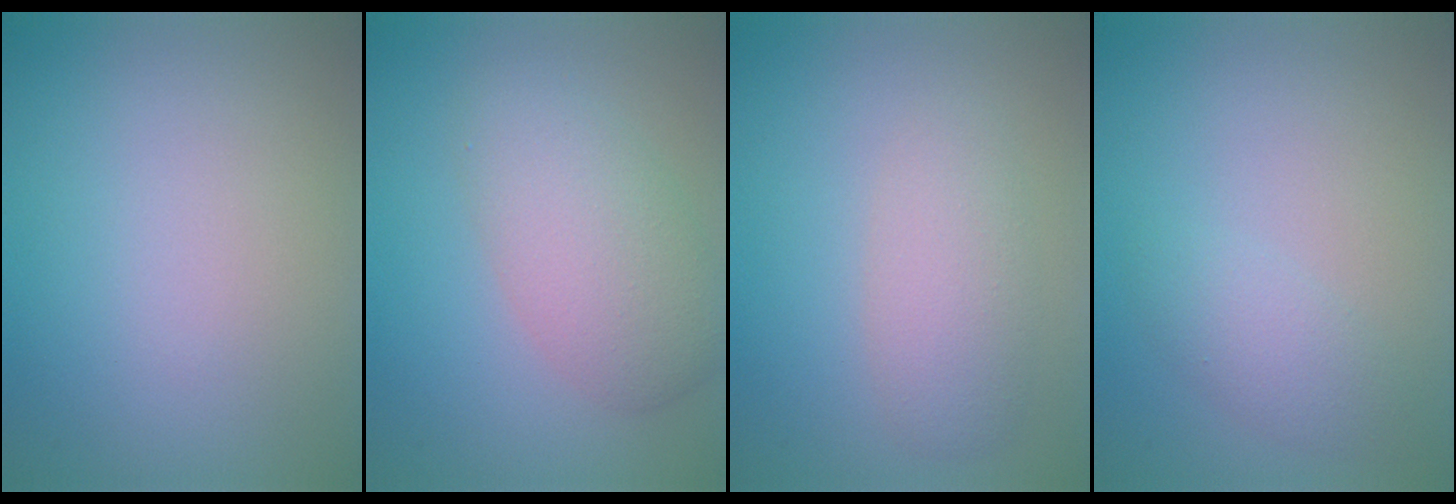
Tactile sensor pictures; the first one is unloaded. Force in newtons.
{"total": 5.0, "press": 5.0, "slide": 0.2}
{"total": 3.0, "press": 3.0, "slide": 0.1}
{"total": 2.0, "press": 2.0, "slide": 0.2}